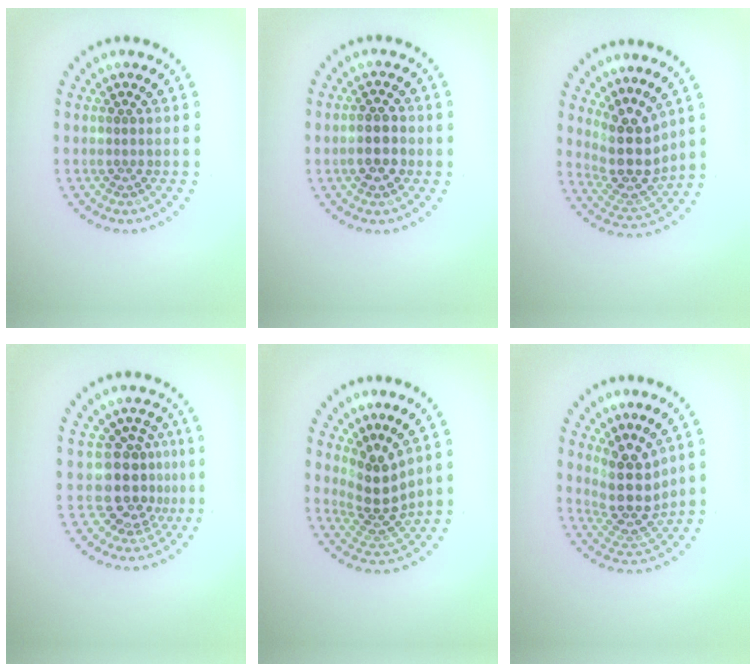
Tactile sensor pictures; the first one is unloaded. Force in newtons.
{"total": 2.9, "press": 2.9, "slide": 0.6}
{"total": 4.6, "press": 3.7, "slide": 2.7}
{"total": 4.3, "press": 3.4, "slide": 2.6}
{"total": 3.7, "press": 2.7, "slide": 2.6}
{"total": 4.6, "press": 3.7, "slide": 2.7}